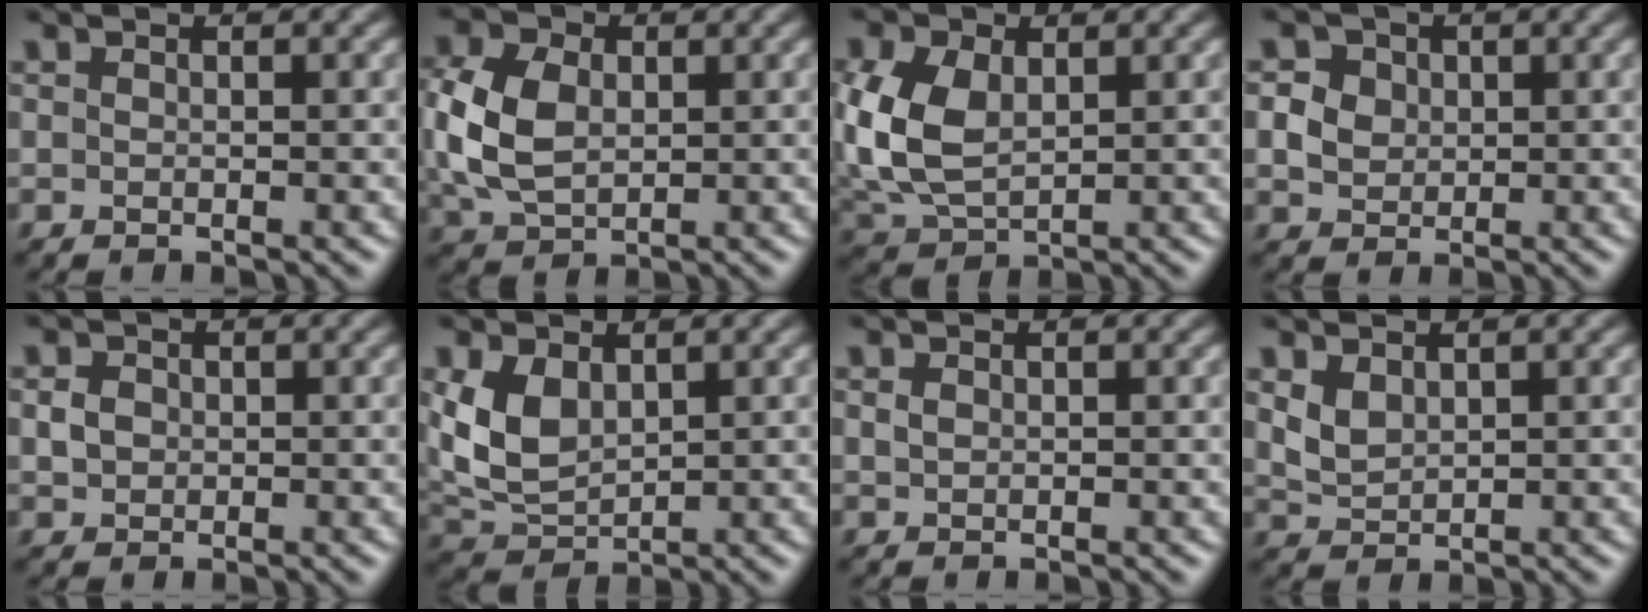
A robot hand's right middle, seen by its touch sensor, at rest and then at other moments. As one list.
[{"total": 6.5, "force": [0.5, 4.7, 4.5], "torque": [-0.113, 0.005, 0.007]}, {"total": 6.8, "force": [0.8, 4.5, 5.0], "torque": [-0.128, 0.002, 0.018]}, {"total": 3.3, "force": [0.8, 2.8, 1.4], "torque": [-0.030, 0.008, 0.019]}, {"total": 1.5, "force": [0.0, 1.3, 0.7], "torque": [-0.013, 0.001, -0.003]}, {"total": 4.6, "force": [1.1, 3.0, 3.4], "torque": [-0.083, -0.002, 0.028]}, {"total": 0.6, "force": [0.2, 0.4, 0.3], "torque": [-0.009, -0.001, 0.004]}, {"total": 2.0, "force": [1.0, 1.3, 1.2], "torque": [-0.031, -0.002, 0.026]}]